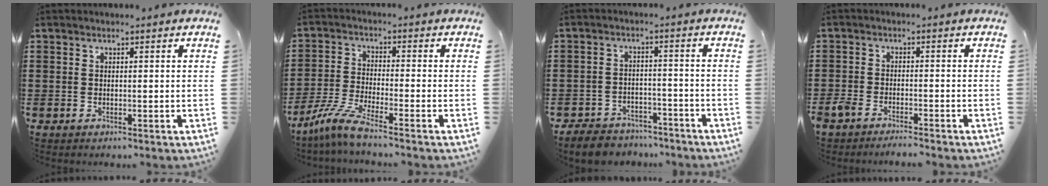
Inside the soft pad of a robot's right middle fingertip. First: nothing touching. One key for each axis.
{"total": 6.1, "fx": -4.9, "fy": 0.3, "fz": 3.7, "tx": -0.095, "ty": -0.019, "tz": -0.098}
{"total": 5.2, "fx": -5.1, "fy": 1.1, "fz": 0.5, "tx": -0.019, "ty": 0.008, "tz": -0.104}
{"total": 2.6, "fx": -2.5, "fy": 0.4, "fz": 0.5, "tx": -0.028, "ty": -0.003, "tz": -0.056}